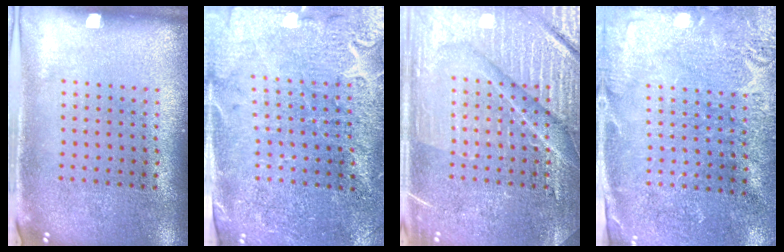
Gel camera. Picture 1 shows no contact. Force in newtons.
{"total": 3.2, "press": 3.1, "slide": 1.0}
{"total": 6.7, "press": 6.7, "slide": 0.9}
{"total": 2.8, "press": 2.7, "slide": 0.5}